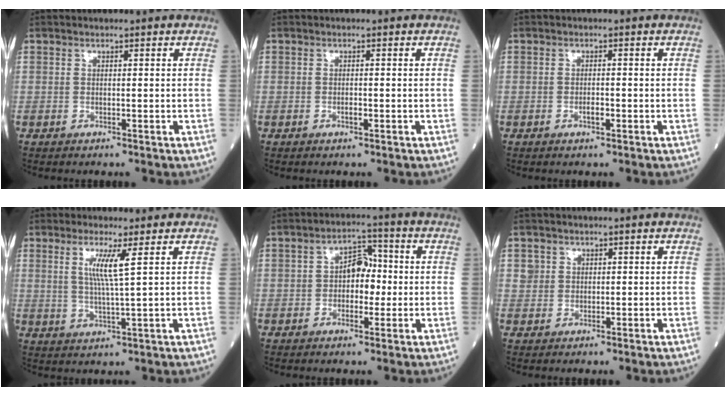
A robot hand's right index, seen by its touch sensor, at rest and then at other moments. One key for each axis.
{"total": 0.9, "fx": -0.4, "fy": 0.3, "fz": 0.8, "tx": -0.013, "ty": 0.000, "tz": -0.006}
{"total": 1.5, "fx": -0.6, "fy": 0.5, "fz": 1.3, "tx": -0.021, "ty": 0.001, "tz": -0.010}
{"total": 4.8, "fx": 1.7, "fy": -0.7, "fz": 4.5, "tx": -0.090, "ty": -0.006, "tz": 0.033}
{"total": 5.4, "fx": -0.2, "fy": 3.3, "fz": 4.3, "tx": -0.065, "ty": 0.020, "tz": -0.008}
{"total": 1.4, "fx": 0.5, "fy": 1.3, "fz": 0.0, "tx": 0.010, "ty": 0.004, "tz": 0.008}